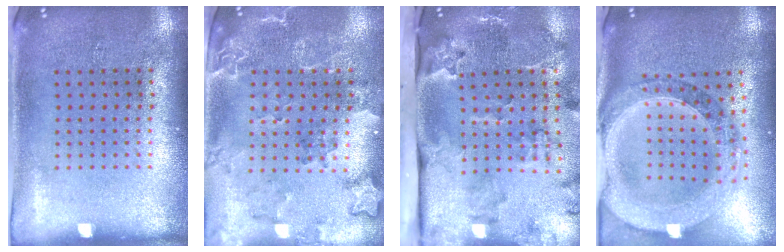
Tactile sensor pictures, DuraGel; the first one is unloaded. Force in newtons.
{"total": 2.2, "press": 1.9, "slide": 1.1}
{"total": 3.8, "press": 2.6, "slide": 2.8}
{"total": 1.9, "press": 1.8, "slide": 0.7}